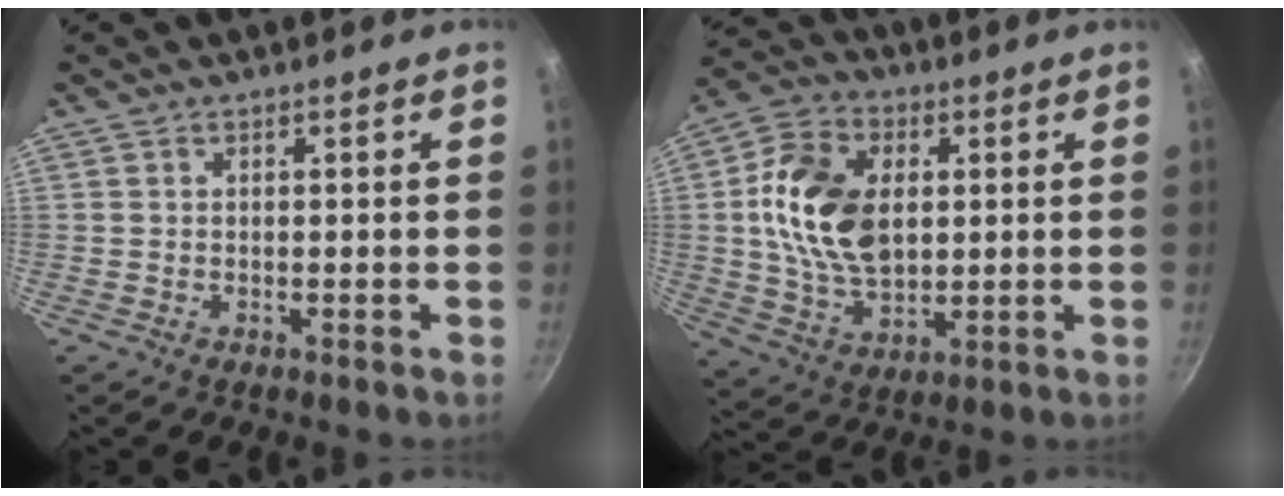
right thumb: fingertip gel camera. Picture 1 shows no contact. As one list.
[{"total": 16.6, "force": [2.1, 10.9, 12.4], "torque": [-0.205, -0.004, 0.037]}]